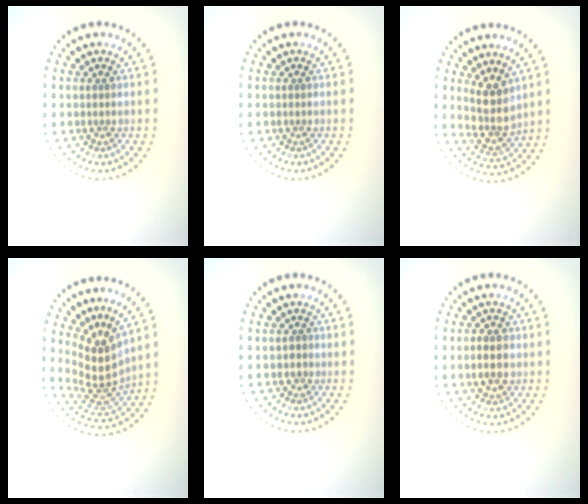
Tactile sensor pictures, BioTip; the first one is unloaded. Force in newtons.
{"total": 0.0}
{"total": 3.2, "press": 2.8, "slide": 1.7}
{"total": 4.4, "press": 3.1, "slide": 3.1}
{"total": 0.6, "press": 0.4, "slide": 0.4}
{"total": 2.7, "press": 2.7, "slide": 0.2}